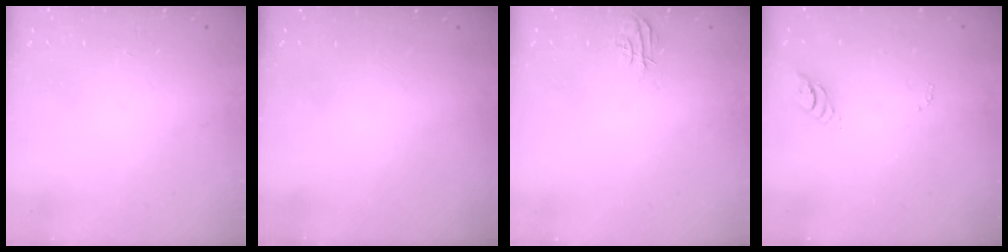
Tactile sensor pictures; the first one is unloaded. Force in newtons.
{"total": 0.0}
{"total": 4.8, "press": 4.8, "slide": 0.3}
{"total": 4.0, "press": 3.9, "slide": 0.3}